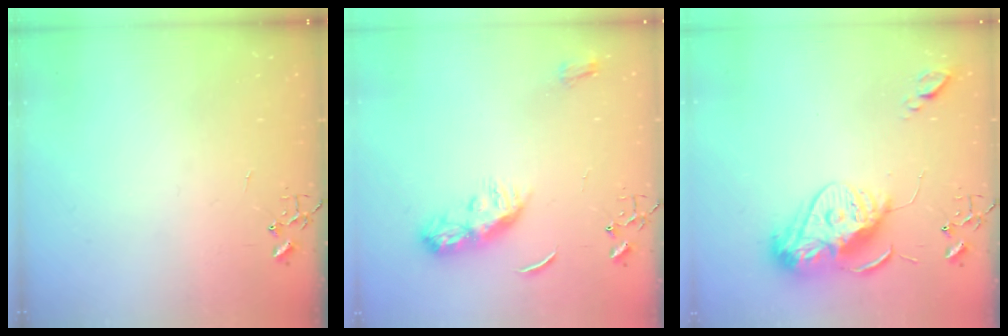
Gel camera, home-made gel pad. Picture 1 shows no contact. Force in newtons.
{"total": 9.0, "press": 9.0, "slide": 0.2}
{"total": 15.3, "press": 15.3, "slide": 1.3}